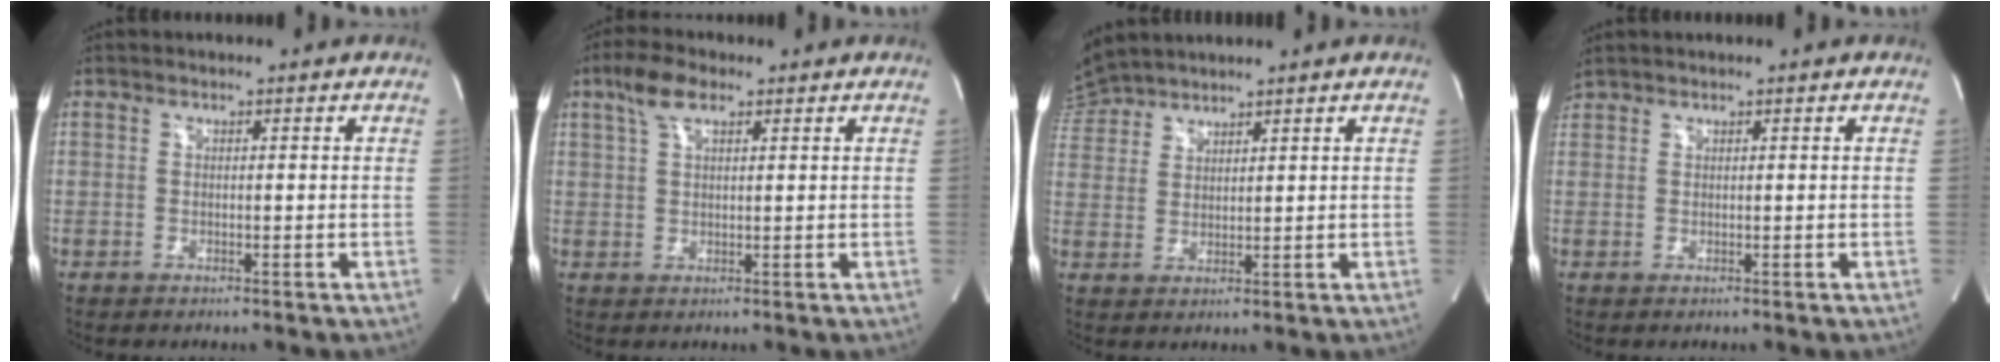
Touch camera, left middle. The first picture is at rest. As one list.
[{"total": 5.4, "force": [3.2, 2.0, 3.9], "torque": [-0.086, 0.020, 0.061]}, {"total": 6.2, "force": [6.2, 0.5, 0.8], "torque": [-0.038, 0.023, 0.134]}, {"total": 1.4, "force": [1.4, -0.2, 0.4], "torque": [-0.024, 0.029, 0.037]}]